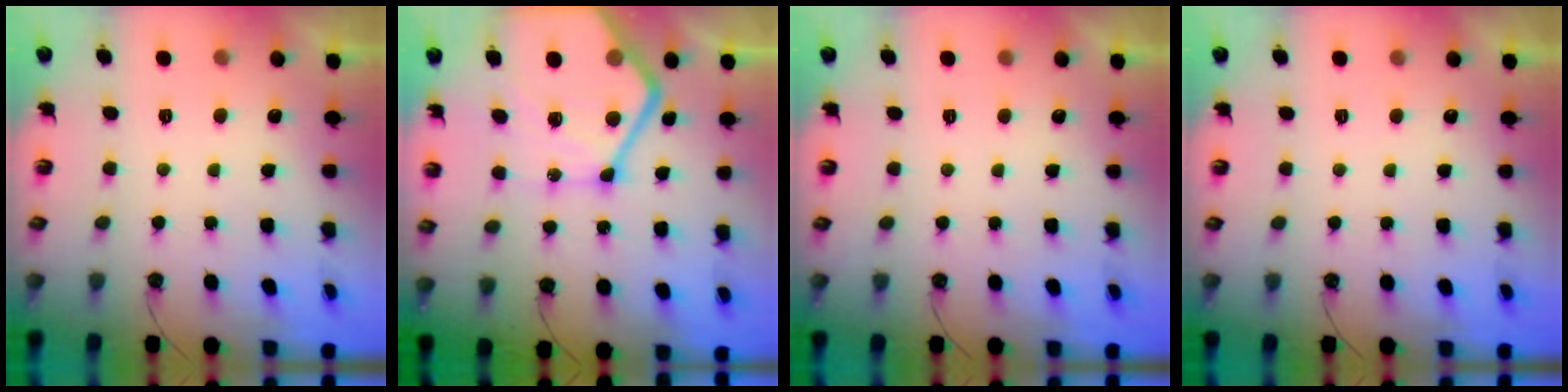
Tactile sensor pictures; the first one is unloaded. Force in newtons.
{"total": 25.3, "press": 25.2, "slide": 2.8}
{"total": 0.0}
{"total": 0.0}